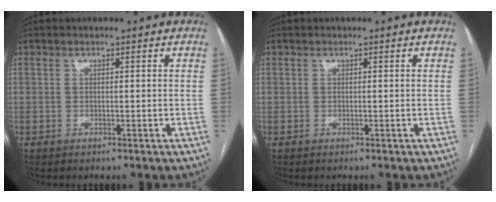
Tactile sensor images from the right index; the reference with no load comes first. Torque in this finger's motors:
{"motor_torque": [0.00, 0.00, 0.00, 0.00]}